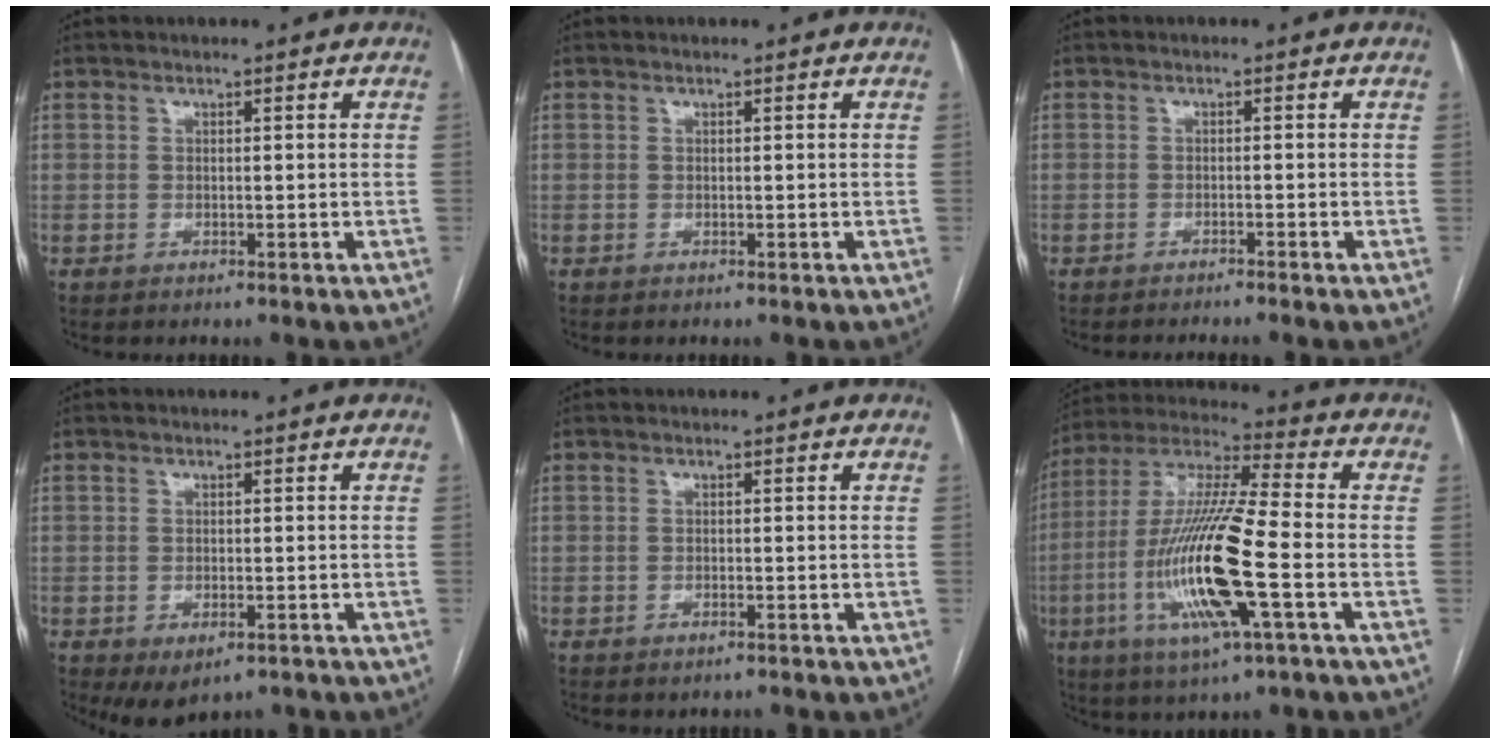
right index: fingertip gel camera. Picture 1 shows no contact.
{"total": 0.0}
{"total": 3.5, "force": [-3.0, -0.9, 1.6], "torque": [-0.011, 0.003, -0.044]}
{"total": 4.3, "force": [-2.4, 2.2, 2.9], "torque": [-0.045, -0.007, -0.027]}
{"total": 0.9, "force": [-0.6, 0.4, 0.5], "torque": [-0.012, -0.002, -0.005]}
{"total": 18.4, "force": [-4.8, 1.5, 17.7], "torque": [-0.366, -0.015, -0.092]}